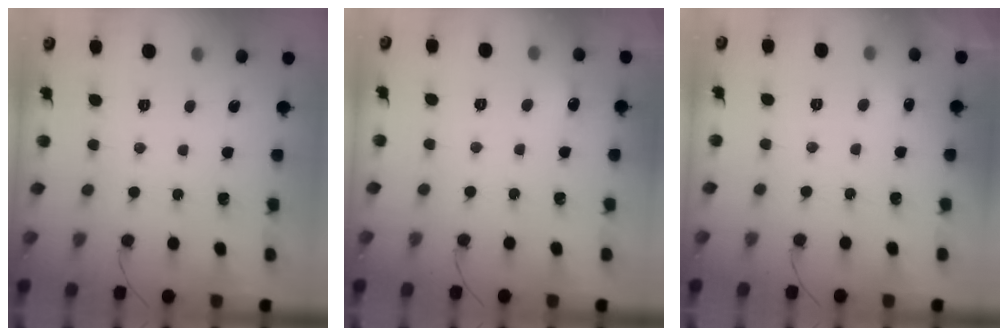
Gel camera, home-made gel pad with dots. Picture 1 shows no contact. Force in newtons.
{"total": 6.0, "press": 5.7, "slide": 1.7}
{"total": 3.7, "press": 3.5, "slide": 0.9}